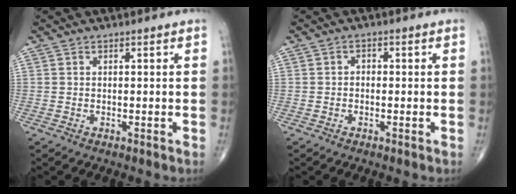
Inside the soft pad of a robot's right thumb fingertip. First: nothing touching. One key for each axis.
{"total": 1.2, "fx": -0.2, "fy": 0.9, "fz": 0.7, "tx": 0.004, "ty": 0.005, "tz": -0.010}